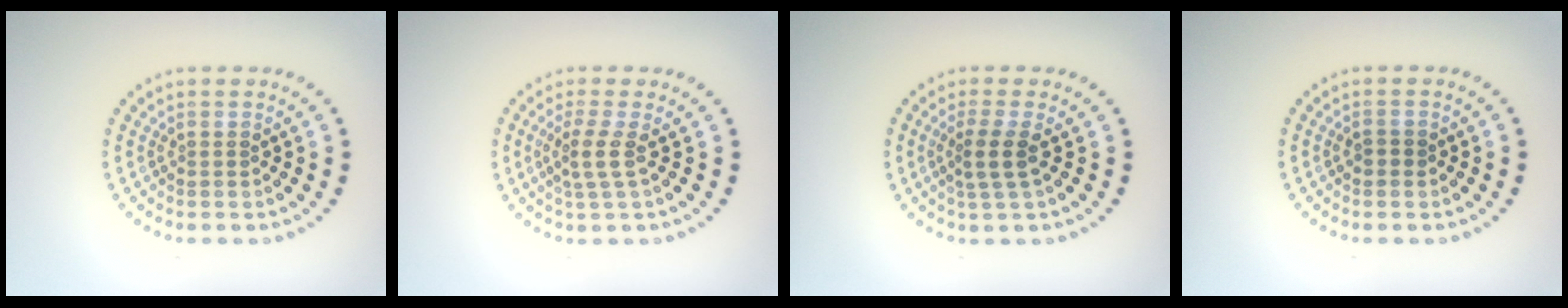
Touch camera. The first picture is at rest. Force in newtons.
{"total": 2.1, "press": 1.6, "slide": 1.3}
{"total": 2.5, "press": 2.0, "slide": 1.5}
{"total": 0.9, "press": 0.9, "slide": 0.1}